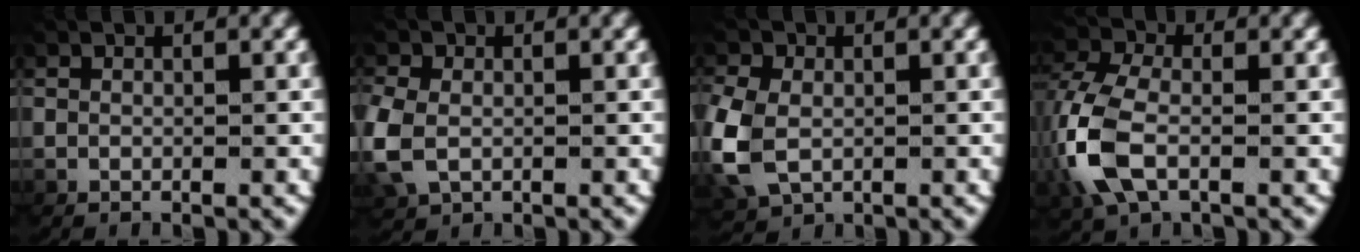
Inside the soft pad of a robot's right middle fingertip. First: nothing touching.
{"total": 2.6, "force": [-0.1, 2.1, 1.6], "torque": [-0.061, -0.011, 0.013]}
{"total": 3.8, "force": [-0.2, 2.9, 2.3], "torque": [-0.077, -0.015, 0.013]}
{"total": 5.1, "force": [-0.6, 3.0, 4.1], "torque": [-0.120, -0.010, -0.001]}